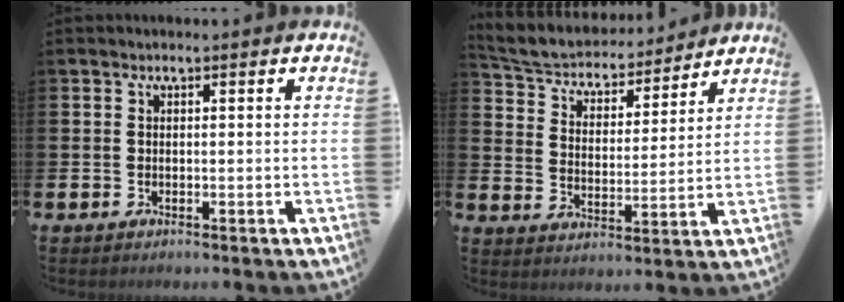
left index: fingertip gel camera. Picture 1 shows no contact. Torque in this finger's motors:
{"motor_torque": [-0.05, -0.77, 0.07, 0.07]}